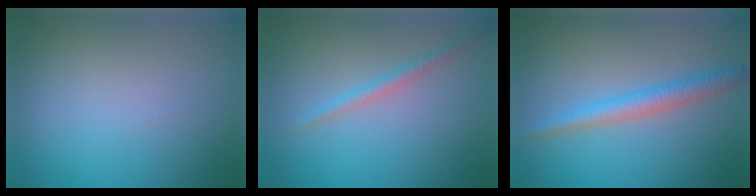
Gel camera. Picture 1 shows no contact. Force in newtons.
{"total": 1.4, "press": 1.4, "slide": 0.1}
{"total": 2.9, "press": 2.9, "slide": 0.1}